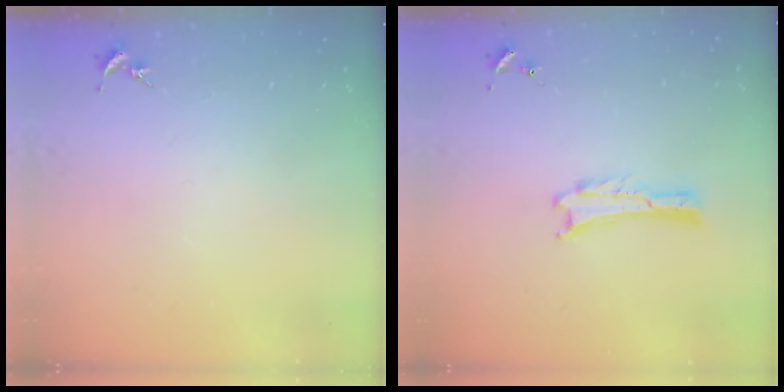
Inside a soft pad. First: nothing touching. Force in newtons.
{"total": 0.0}